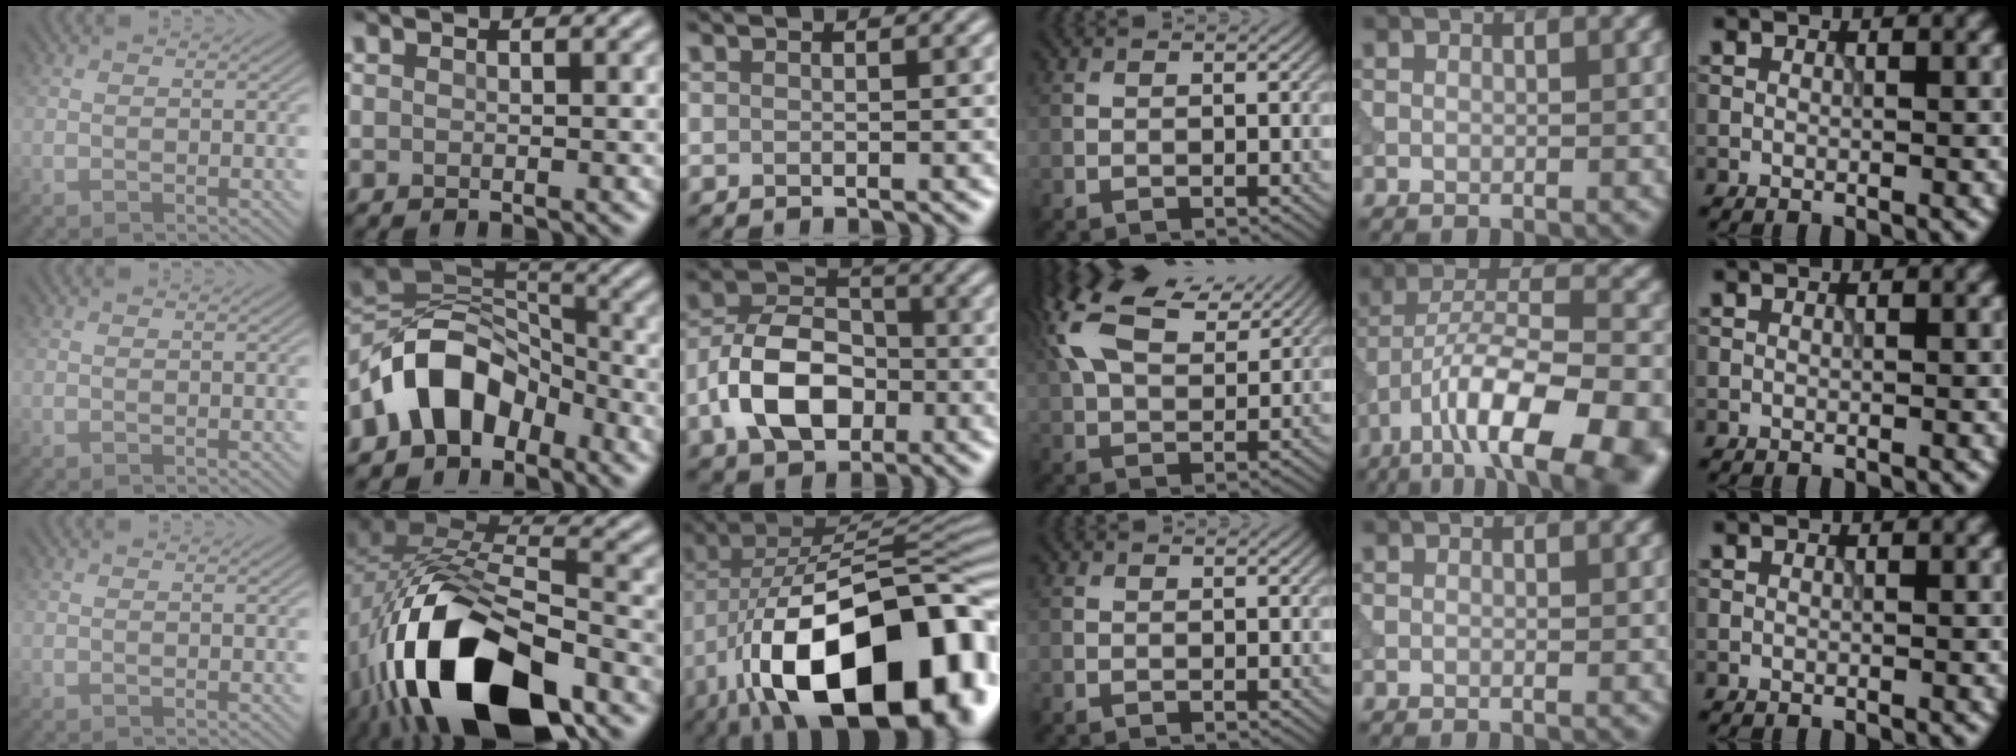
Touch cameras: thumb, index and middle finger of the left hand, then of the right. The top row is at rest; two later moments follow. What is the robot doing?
{"motion": "insert", "object": "power adapter"}